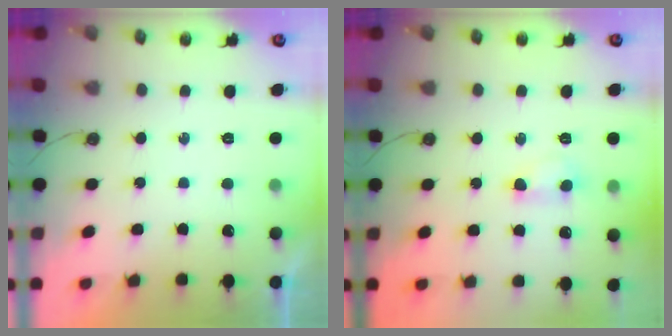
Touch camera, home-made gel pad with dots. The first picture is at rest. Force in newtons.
{"total": 6.6, "press": 6.5, "slide": 1.0}